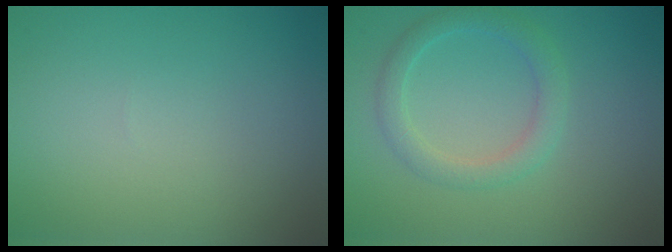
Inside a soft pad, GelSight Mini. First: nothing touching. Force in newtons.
{"total": 2.6, "press": 2.6, "slide": 0.2}